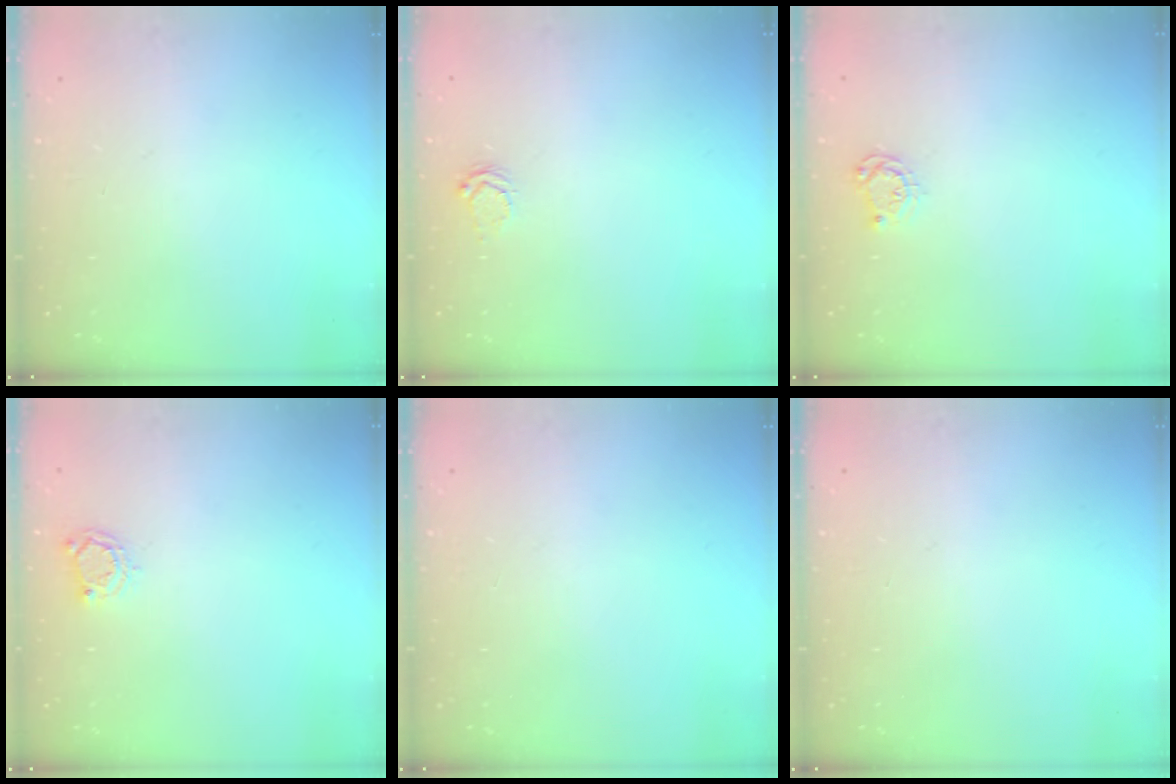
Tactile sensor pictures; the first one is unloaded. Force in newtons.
{"total": 2.6, "press": 2.6, "slide": 0.3}
{"total": 3.9, "press": 3.9, "slide": 0.5}
{"total": 4.0, "press": 3.9, "slide": 0.3}
{"total": 0.0}
{"total": 0.0}